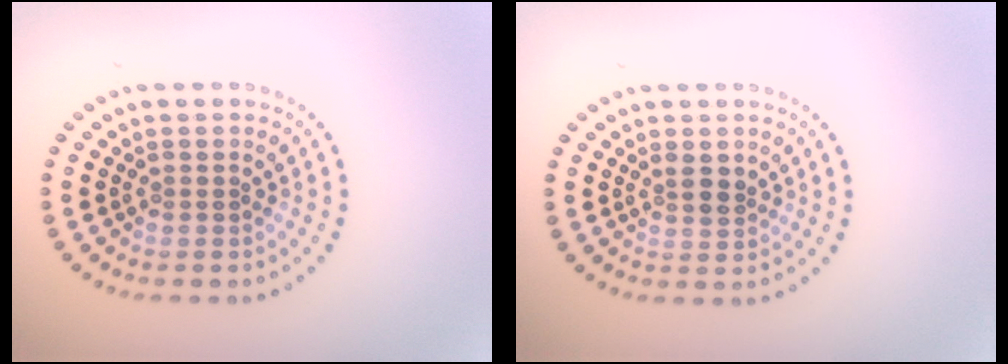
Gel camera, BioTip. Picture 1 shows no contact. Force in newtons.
{"total": 1.6, "press": 1.4, "slide": 0.7}